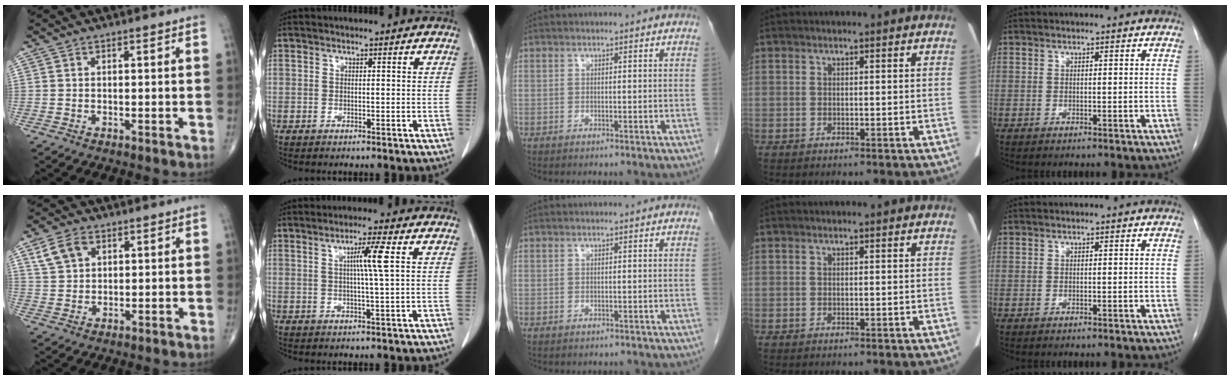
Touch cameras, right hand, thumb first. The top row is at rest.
{"thumb": {"total": 5.9, "force": [2.8, 4.0, 3.3], "torque": [-0.052, -0.003, 0.058]}, "index": {"total": 5.0, "force": [1.2, -1.0, 4.8], "torque": [-0.083, 0.000, 0.020]}, "middle": {"total": 0.8, "force": [-0.7, 0.4, 0.1], "torque": [-0.010, 0.000, -0.009]}}